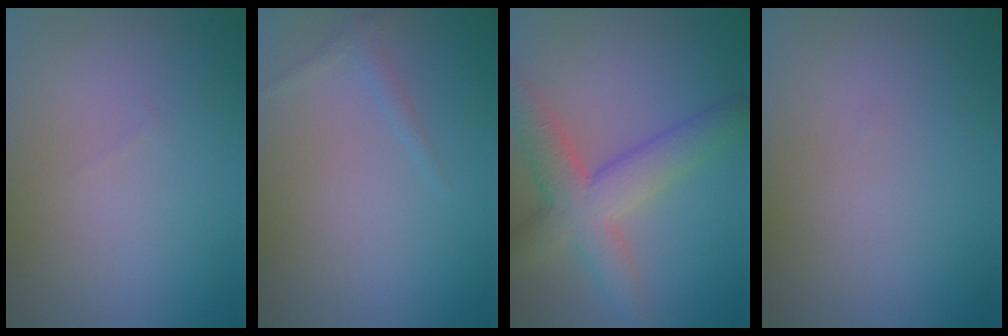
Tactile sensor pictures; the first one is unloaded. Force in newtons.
{"total": 0.9, "press": 0.9, "slide": 0.1}
{"total": 5.9, "press": 5.9, "slide": 0.4}
{"total": 0.0}